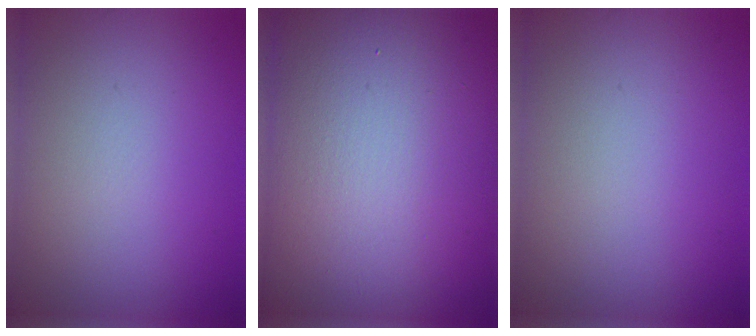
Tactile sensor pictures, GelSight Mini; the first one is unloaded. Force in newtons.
{"total": 23.9, "press": 23.9, "slide": 1.2}
{"total": 0.0}